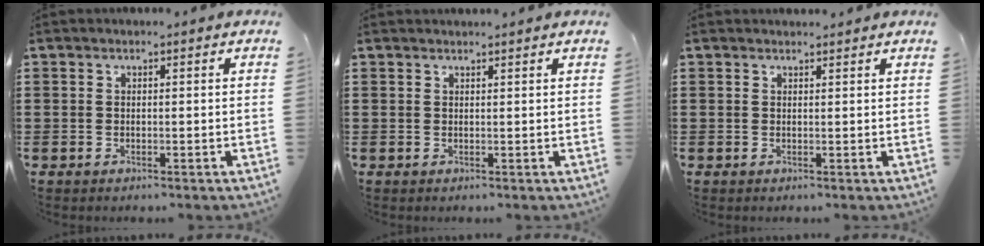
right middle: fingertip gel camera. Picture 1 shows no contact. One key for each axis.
{"total": 0.8, "fx": 0.8, "fy": 0.0, "fz": 0.0, "tx": -0.002, "ty": -0.004, "tz": 0.017}
{"total": 0.9, "fx": 0.9, "fy": 0.0, "fz": 0.0, "tx": -0.003, "ty": -0.004, "tz": 0.017}